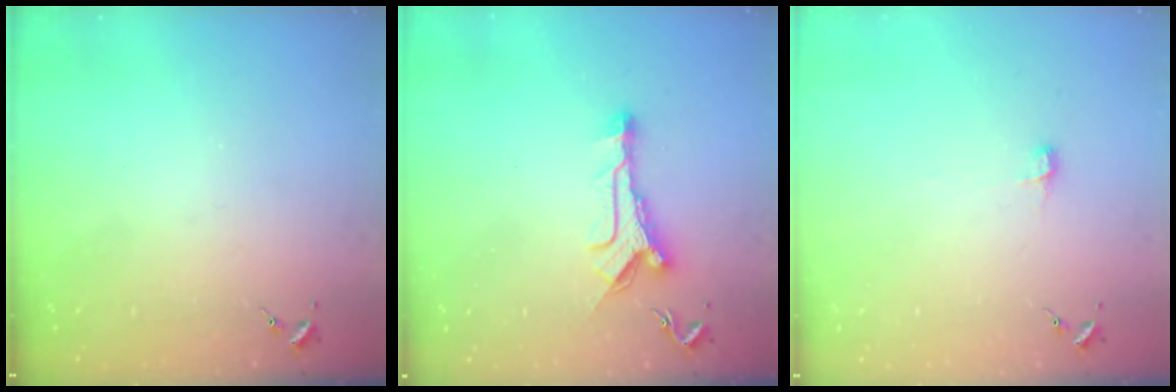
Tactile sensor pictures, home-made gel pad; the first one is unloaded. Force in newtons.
{"total": 11.3, "press": 11.3, "slide": 0.5}
{"total": 4.3, "press": 4.2, "slide": 0.5}